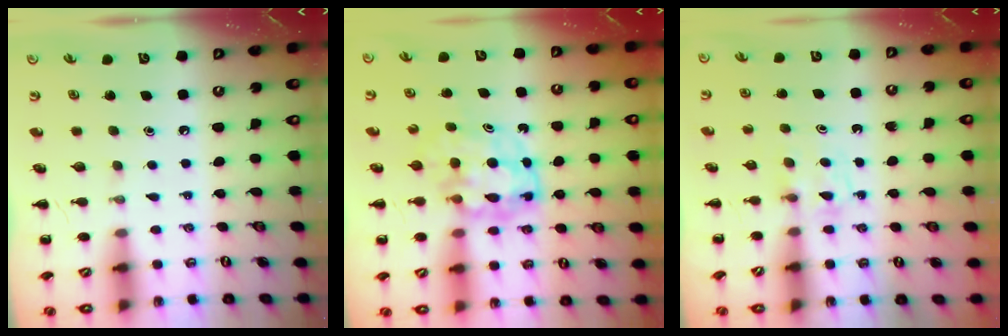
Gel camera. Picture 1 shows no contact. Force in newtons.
{"total": 5.7, "press": 5.6, "slide": 0.9}
{"total": 4.7, "press": 4.4, "slide": 1.6}